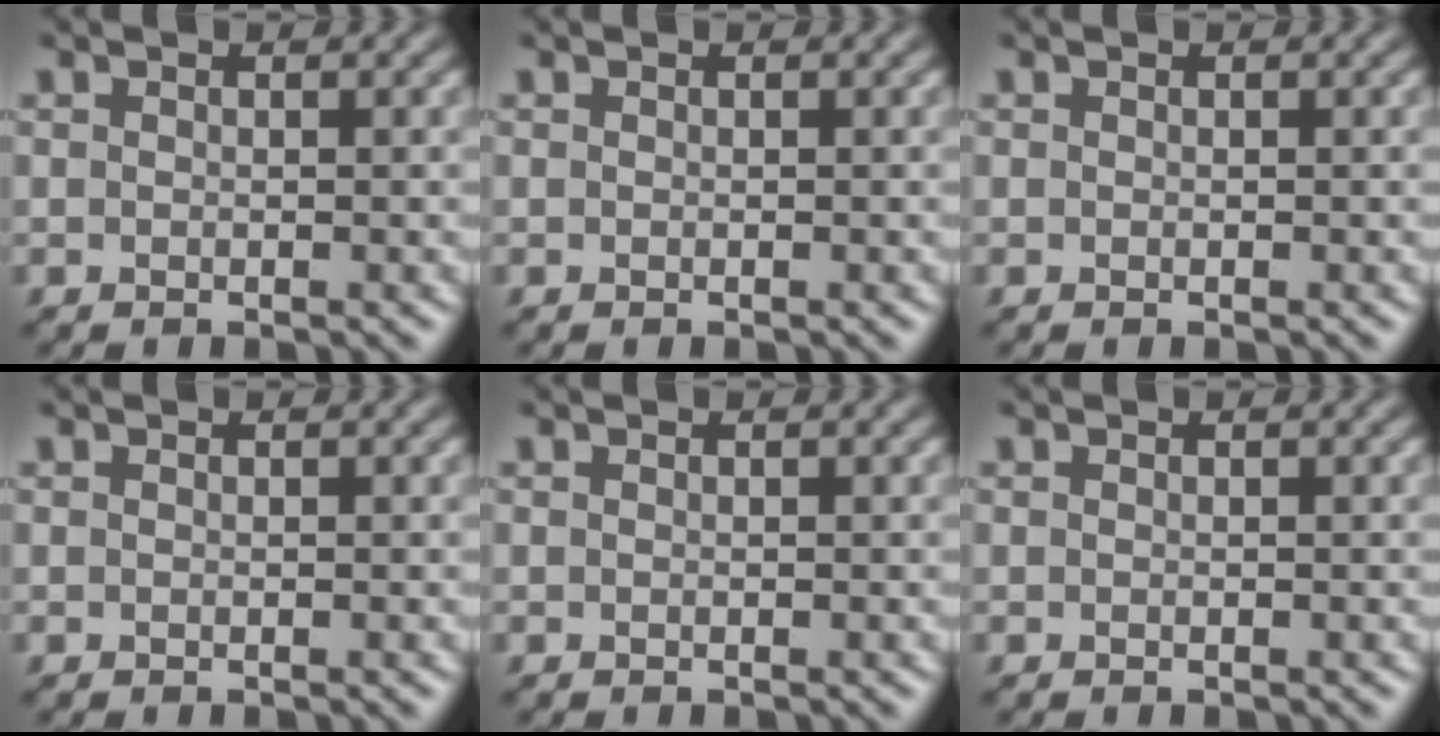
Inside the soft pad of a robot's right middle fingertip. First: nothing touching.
{"total": 0.0}
{"total": 0.0}
{"total": 0.0}
{"total": 0.0}
{"total": 0.0}